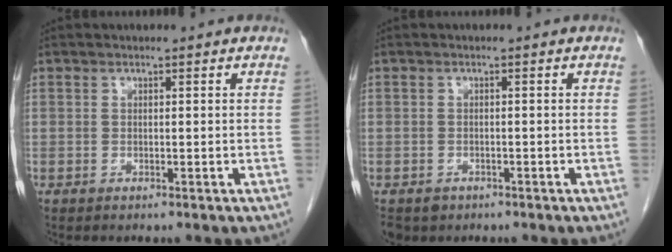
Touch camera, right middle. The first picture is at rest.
{"total": 4.0, "force": [-2.4, 3.1, 0.9], "torque": [-0.019, 0.000, -0.037]}